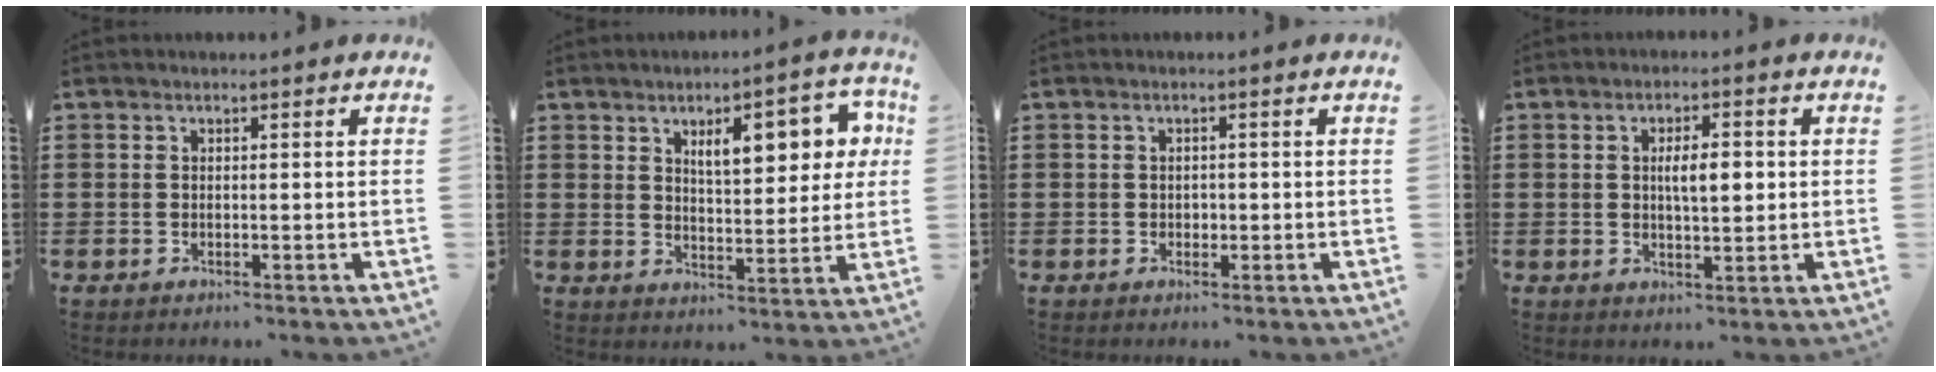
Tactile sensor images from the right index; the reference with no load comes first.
{"total": 8.5, "force": [3.8, 3.5, 6.7], "torque": [-0.100, -0.005, 0.056]}
{"total": 0.9, "force": [-0.1, 0.8, 0.5], "torque": [-0.011, 0.004, -0.003]}
{"total": 4.4, "force": [0.5, 1.5, 4.1], "torque": [-0.063, 0.000, 0.003]}